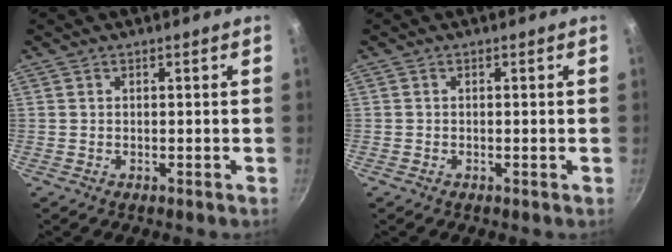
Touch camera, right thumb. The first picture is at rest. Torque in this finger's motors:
{"motor_torque": [0.58, 0.05, 0.34, -0.14, 0.02]}